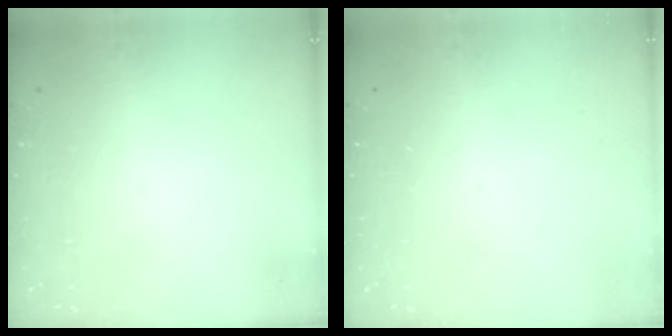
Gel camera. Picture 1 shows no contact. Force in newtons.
{"total": 0.0}